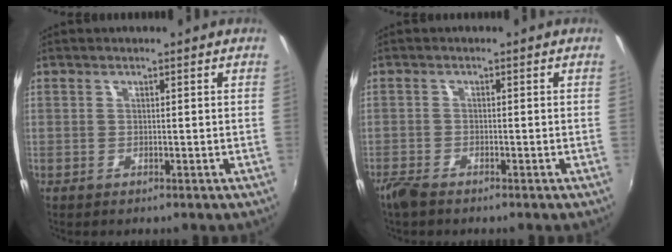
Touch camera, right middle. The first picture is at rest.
{"total": 3.1, "force": [-2.6, 0.8, 1.5], "torque": [-0.041, -0.010, -0.055]}